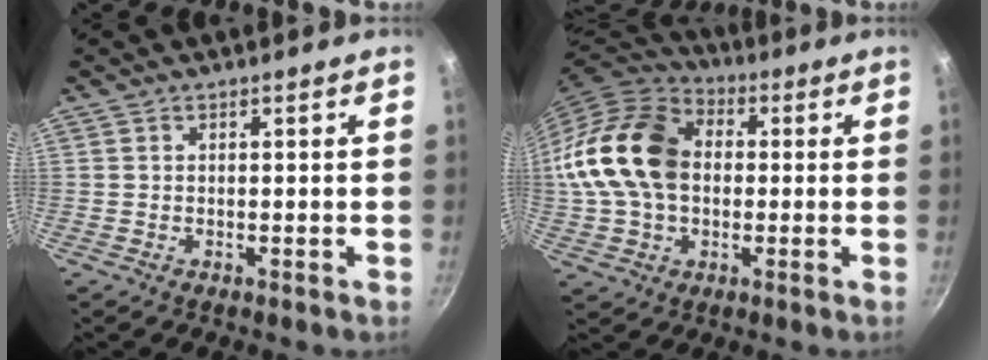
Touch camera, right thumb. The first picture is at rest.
{"total": 20.2, "force": [1.1, 14.6, 13.8], "torque": [-0.254, 0.036, 0.012]}